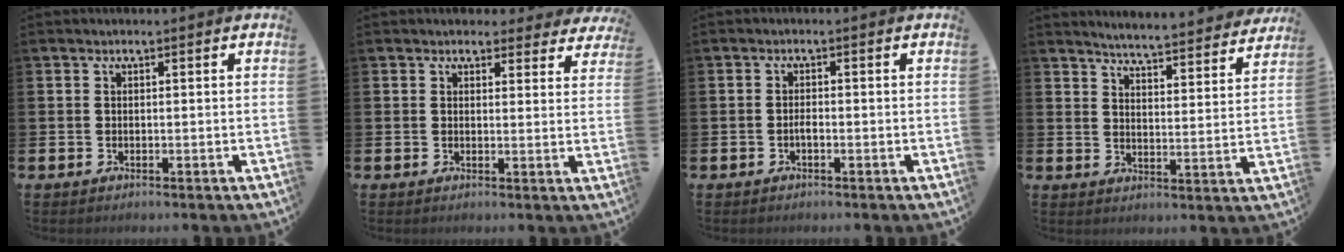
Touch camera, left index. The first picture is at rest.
{"total": 3.0, "force": [2.7, 1.2, 0.1], "torque": [0.007, -0.016, 0.045]}
{"total": 1.0, "force": [-0.5, 0.3, 0.8], "torque": [-0.015, -0.002, -0.010]}
{"total": 5.2, "force": [5.2, 0.0, 0.6], "torque": [-0.023, -0.047, 0.086]}